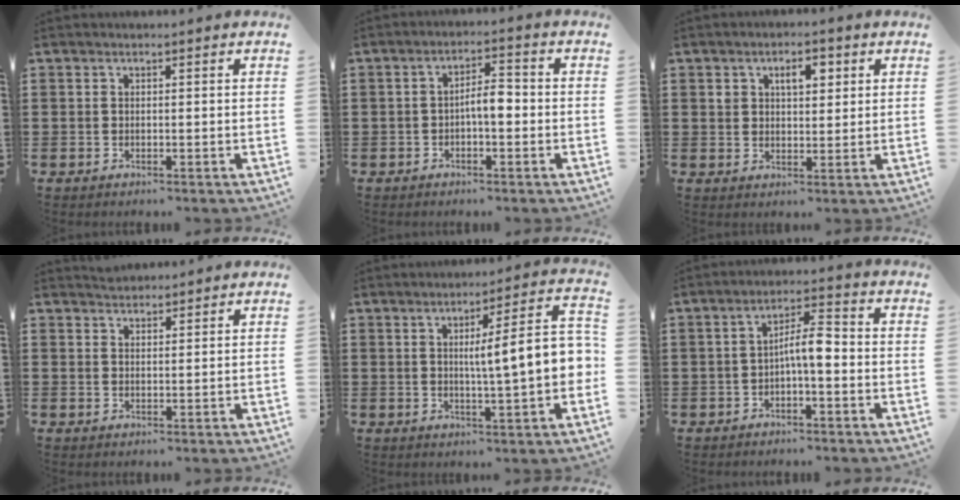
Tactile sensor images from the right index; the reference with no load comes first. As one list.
[{"total": 4.0, "force": [-0.8, 1.4, 3.6], "torque": [-0.067, 0.009, -0.017]}, {"total": 4.1, "force": [1.6, 2.4, 2.8], "torque": [-0.041, 0.004, 0.019]}, {"total": 1.5, "force": [1.5, 0.3, -0.4], "torque": [0.004, 0.003, 0.030]}, {"total": 9.7, "force": [0.4, 1.2, 9.7], "torque": [-0.148, -0.008, -0.003]}, {"total": 5.1, "force": [-1.1, 1.4, 4.8], "torque": [-0.088, 0.013, -0.023]}]